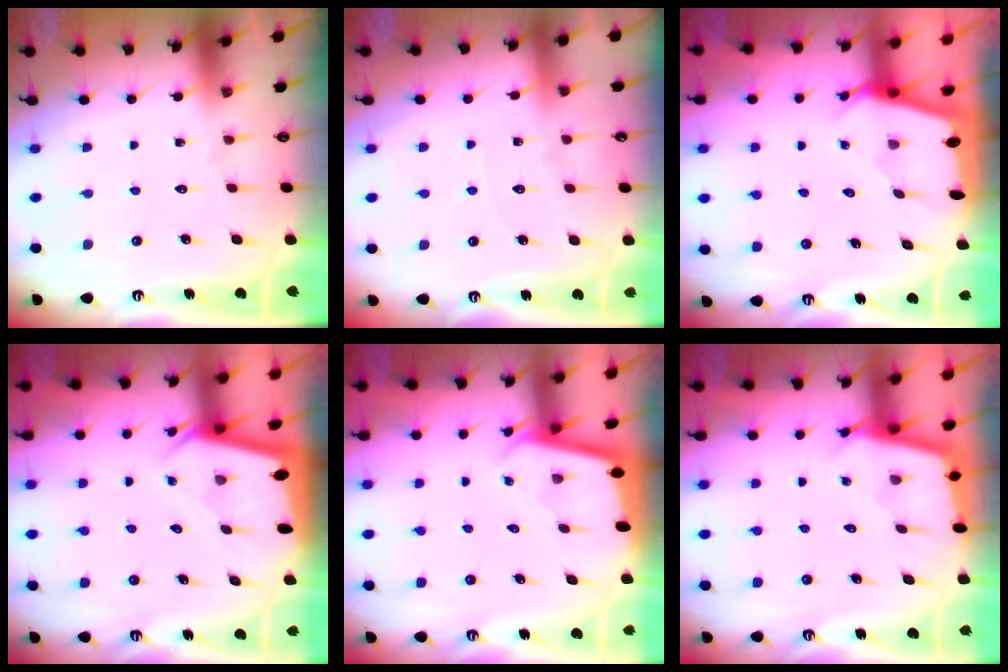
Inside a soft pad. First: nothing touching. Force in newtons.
{"total": 4.5, "press": 4.4, "slide": 0.7}
{"total": 2.1, "press": 2.1, "slide": 0.1}
{"total": 2.0, "press": 2.0, "slide": 0.1}
{"total": 1.9, "press": 1.9, "slide": 0.2}
{"total": 2.5, "press": 2.5, "slide": 0.2}